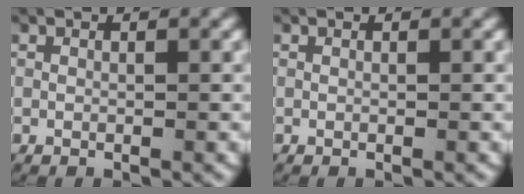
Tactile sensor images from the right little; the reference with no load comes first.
{"total": 0.0}